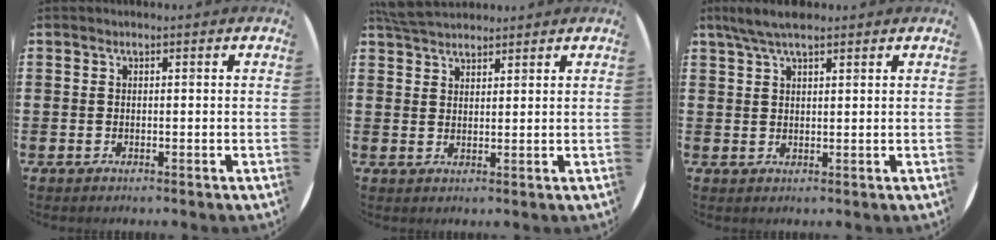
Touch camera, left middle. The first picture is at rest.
{"total": 4.3, "force": [4.0, 1.1, 1.2], "torque": [-0.032, -0.005, 0.077]}
{"total": 4.1, "force": [3.2, 0.9, 2.4], "torque": [-0.054, 0.003, 0.058]}